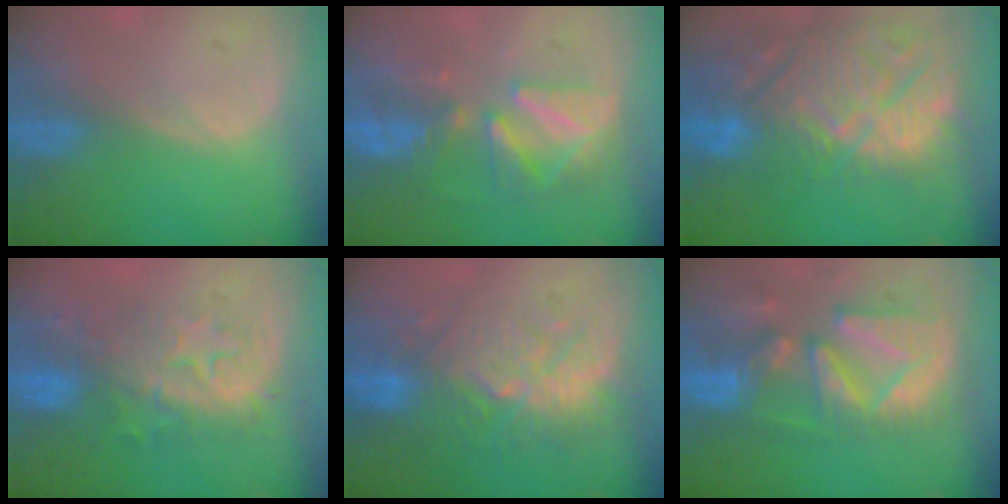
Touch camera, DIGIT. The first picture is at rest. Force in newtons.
{"total": 7.9, "press": 7.8, "slide": 1.4}
{"total": 15.3, "press": 13.1, "slide": 8.0}
{"total": 8.8, "press": 8.6, "slide": 1.8}
{"total": 9.9, "press": 9.5, "slide": 2.5}
{"total": 13.3, "press": 11.4, "slide": 6.8}